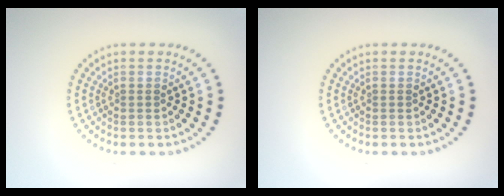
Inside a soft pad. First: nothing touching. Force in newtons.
{"total": 0.0}